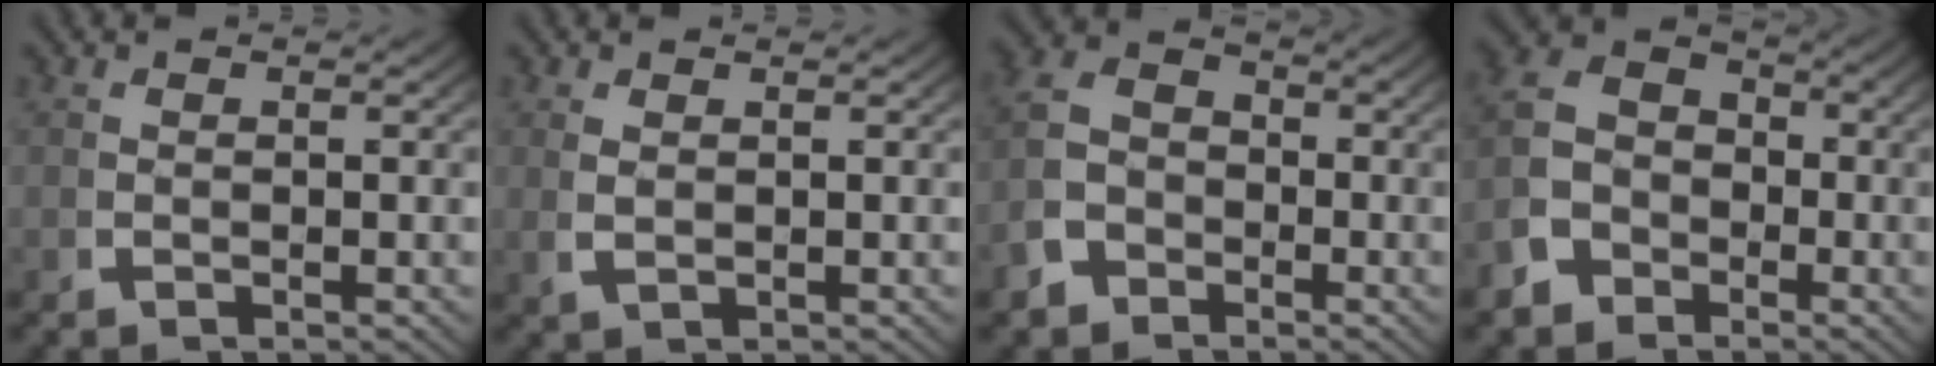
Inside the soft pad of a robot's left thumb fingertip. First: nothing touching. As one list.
[{"total": 1.0, "force": [0.6, 0.3, 0.7], "torque": [-0.023, 0.001, 0.020]}, {"total": 5.3, "force": [-1.3, 4.5, 2.5], "torque": [-0.038, -0.008, -0.027]}, {"total": 7.9, "force": [-0.9, 6.8, 4.0], "torque": [-0.047, 0.005, -0.034]}]